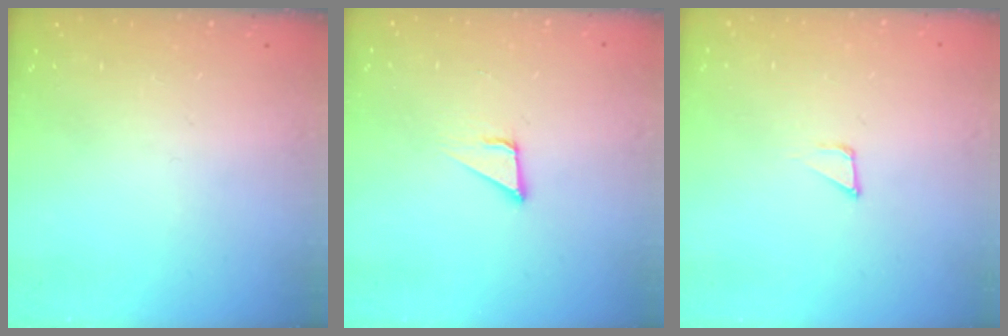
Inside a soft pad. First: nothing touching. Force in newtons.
{"total": 2.1, "press": 2.1, "slide": 0.1}
{"total": 1.6, "press": 1.6, "slide": 0.1}